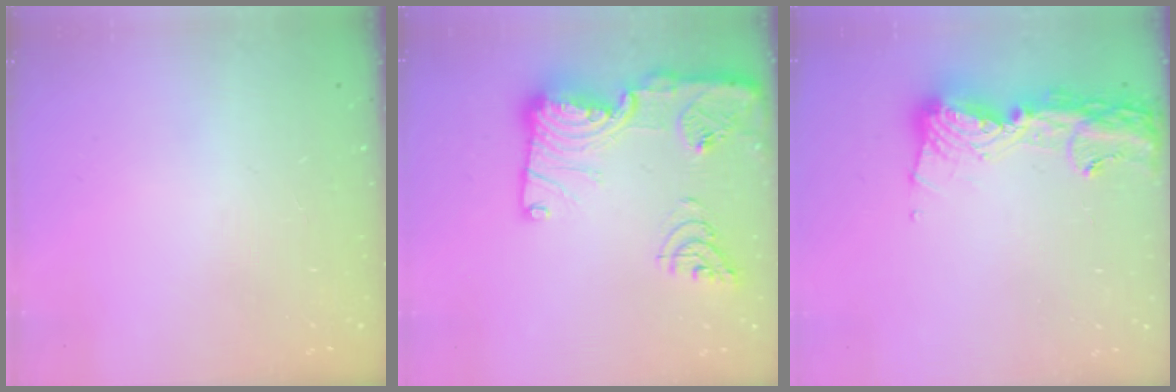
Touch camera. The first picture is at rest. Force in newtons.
{"total": 24.5, "press": 23.7, "slide": 6.1}
{"total": 15.5, "press": 15.4, "slide": 1.5}